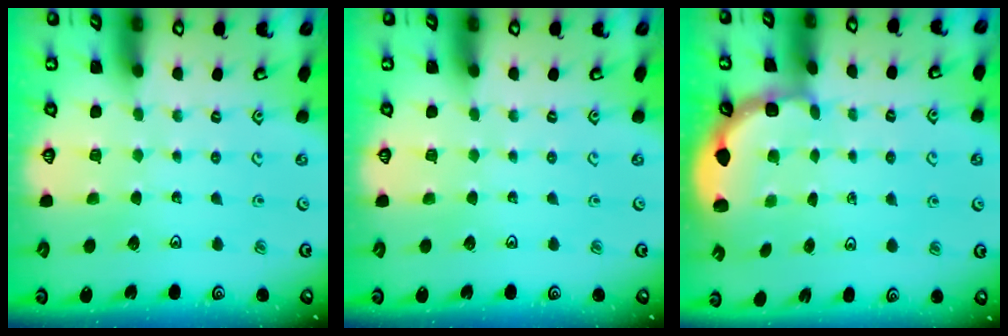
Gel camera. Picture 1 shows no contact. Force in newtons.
{"total": 0.0}
{"total": 2.8, "press": 2.4, "slide": 1.4}